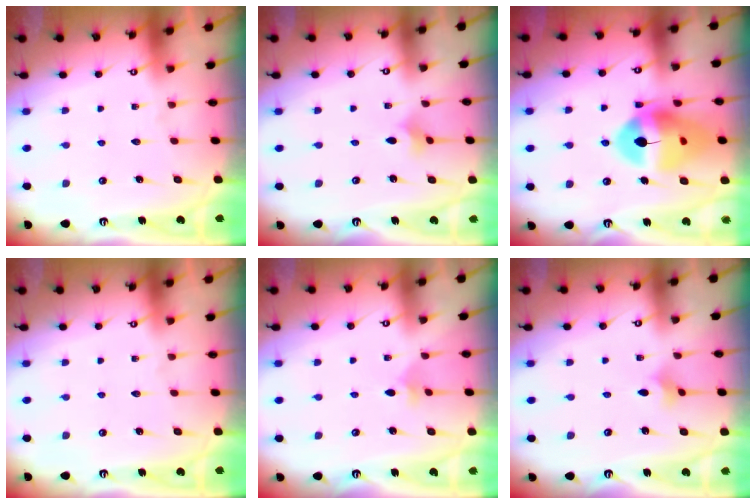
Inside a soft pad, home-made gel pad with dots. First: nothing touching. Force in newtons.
{"total": 1.9, "press": 1.8, "slide": 0.5}
{"total": 17.7, "press": 17.6, "slide": 1.8}
{"total": 0.0}
{"total": 2.6, "press": 2.6, "slide": 0.6}
{"total": 1.9, "press": 1.8, "slide": 0.5}